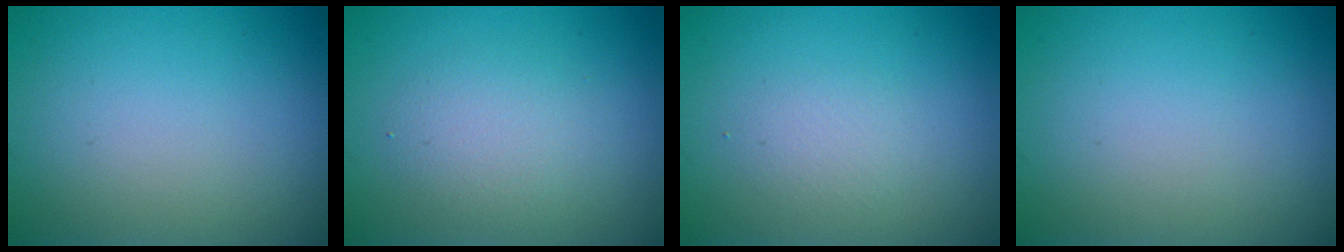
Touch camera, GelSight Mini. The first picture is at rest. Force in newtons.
{"total": 2.7, "press": 2.7, "slide": 0.2}
{"total": 1.4, "press": 1.4, "slide": 0.1}
{"total": 0.0}